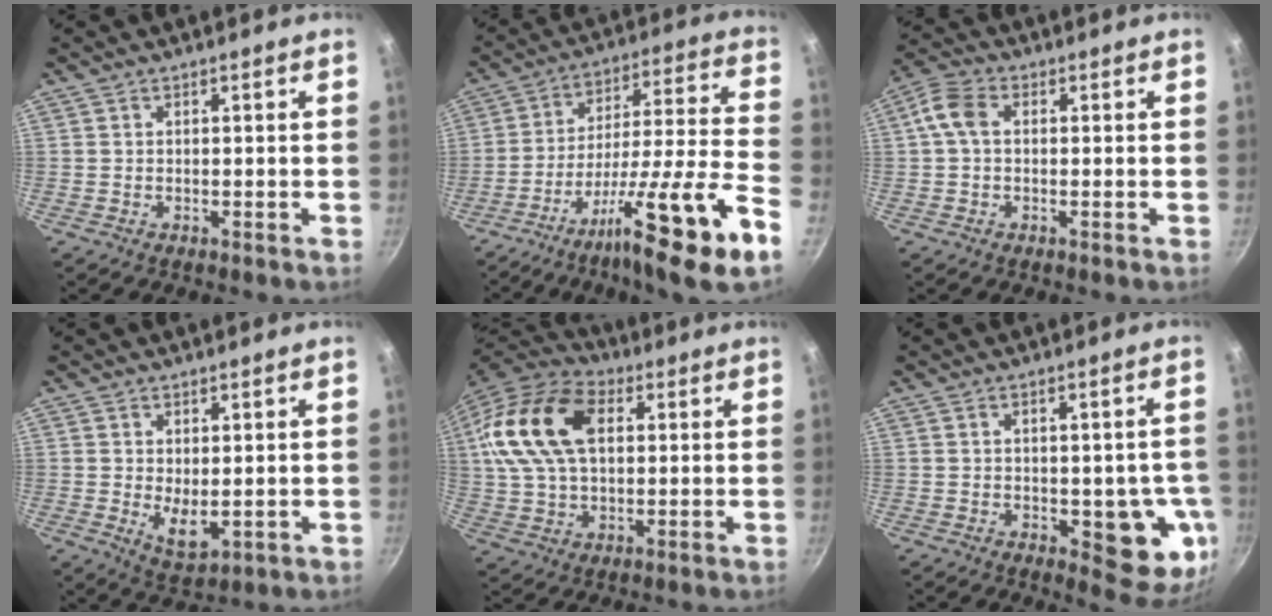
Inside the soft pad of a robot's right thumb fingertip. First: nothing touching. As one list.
[{"total": 23.0, "force": [-12.1, 2.0, 19.5], "torque": [-0.279, 0.045, -0.196]}, {"total": 5.6, "force": [0.5, 3.8, 4.0], "torque": [-0.087, 0.015, -0.002]}, {"total": 5.2, "force": [0.5, 3.0, 4.3], "torque": [-0.063, -0.020, 0.020]}, {"total": 20.5, "force": [4.9, 12.9, 15.2], "torque": [-0.281, 0.018, 0.081]}, {"total": 11.8, "force": [-2.0, 5.1, 10.5], "torque": [-0.078, -0.007, -0.019]}]